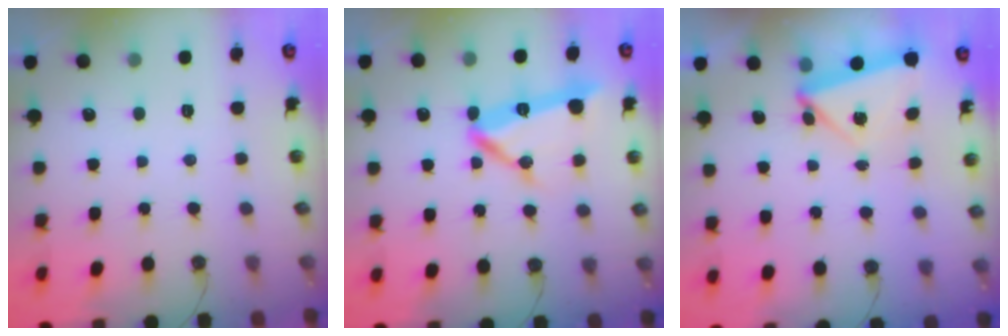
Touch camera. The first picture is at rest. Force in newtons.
{"total": 16.0, "press": 16.0, "slide": 1.3}
{"total": 5.6, "press": 5.5, "slide": 0.6}